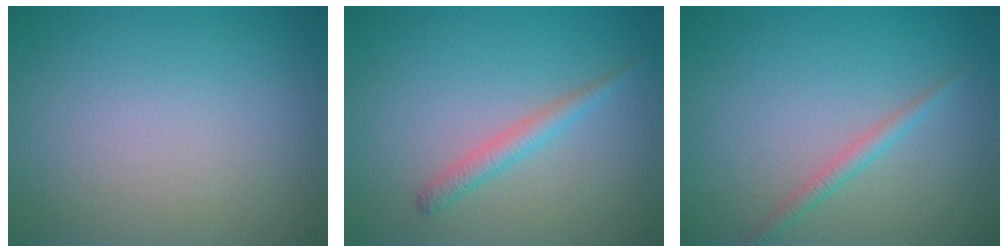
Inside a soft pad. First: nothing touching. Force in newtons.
{"total": 1.7, "press": 1.7, "slide": 0.1}
{"total": 1.4, "press": 1.4, "slide": 0.1}